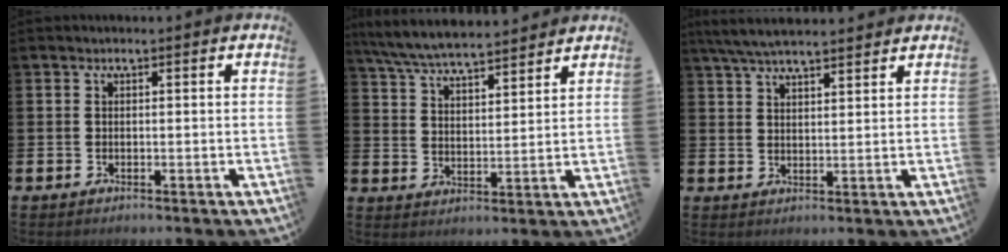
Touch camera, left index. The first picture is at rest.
{"total": 6.7, "force": [6.4, 0.6, 1.6], "torque": [-0.061, -0.034, 0.117]}
{"total": 5.5, "force": [5.2, 0.7, 1.8], "torque": [-0.056, -0.012, 0.097]}